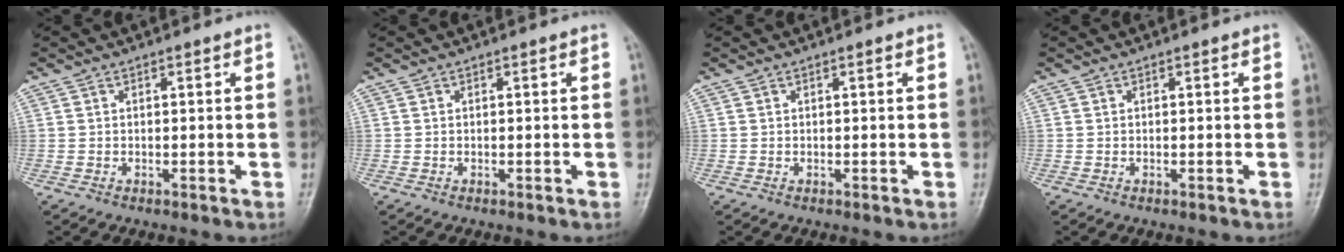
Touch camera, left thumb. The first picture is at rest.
{"total": 0.0}
{"total": 0.0}
{"total": 0.0}